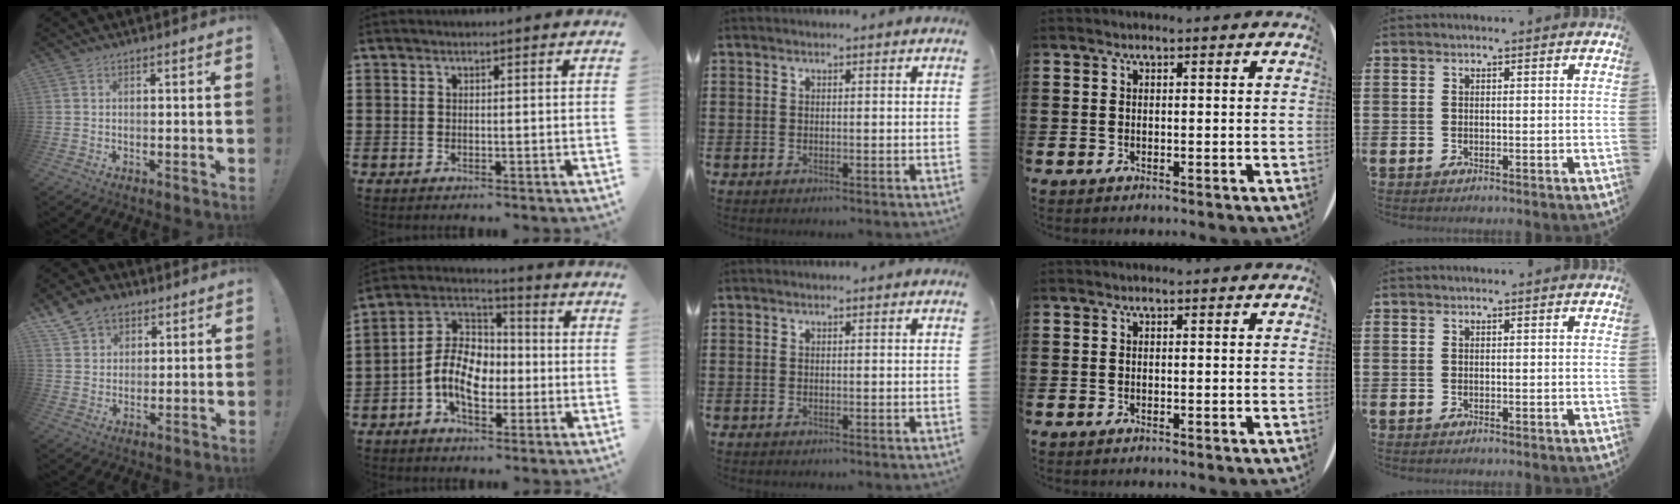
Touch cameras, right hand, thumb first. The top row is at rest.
{"thumb": {"total": 9.6, "force": [6.0, 7.0, 2.8], "torque": [-0.045, -0.032, 0.118]}, "index": {"total": 10.0, "force": [-2.6, 6.3, 7.3], "torque": [-0.174, 0.005, -0.054]}}